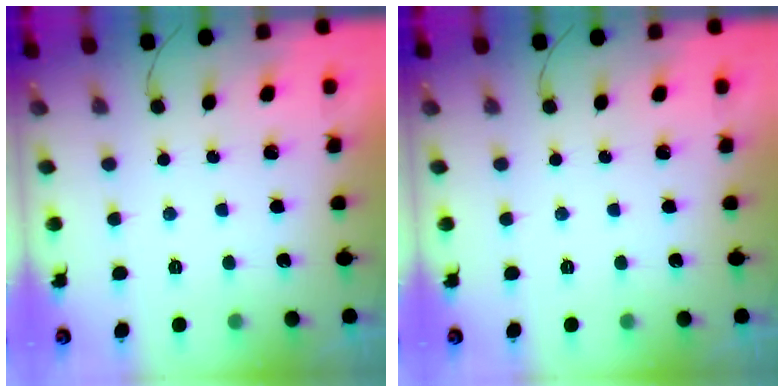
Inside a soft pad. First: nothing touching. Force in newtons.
{"total": 0.0}